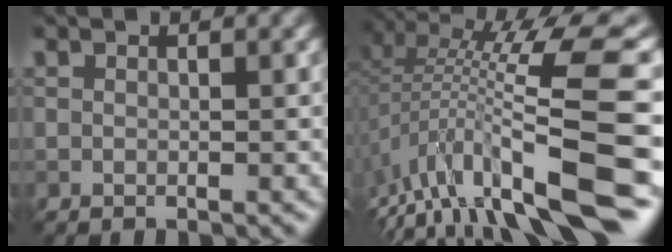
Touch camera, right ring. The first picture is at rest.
{"total": 11.3, "force": [-4.2, 1.8, 10.3], "torque": [-0.168, 0.021, -0.060]}